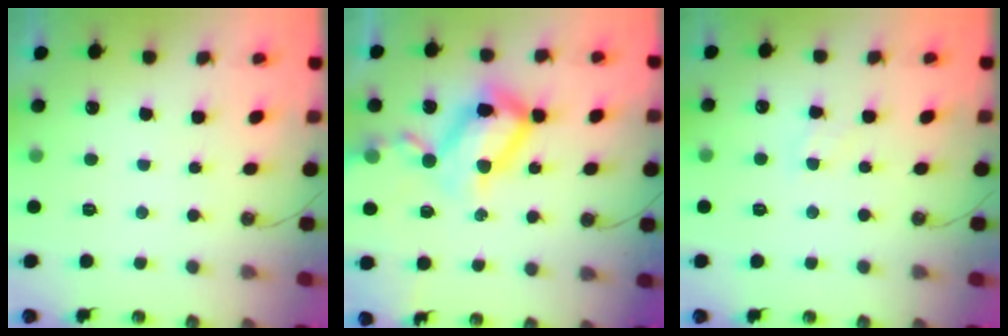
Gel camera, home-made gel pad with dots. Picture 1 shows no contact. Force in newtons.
{"total": 19.9, "press": 19.8, "slide": 2.3}
{"total": 4.0, "press": 4.0, "slide": 0.4}